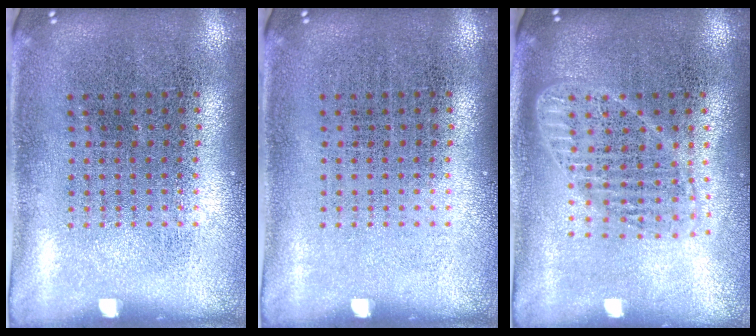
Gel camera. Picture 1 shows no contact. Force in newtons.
{"total": 0.0}
{"total": 1.8, "press": 1.5, "slide": 0.9}